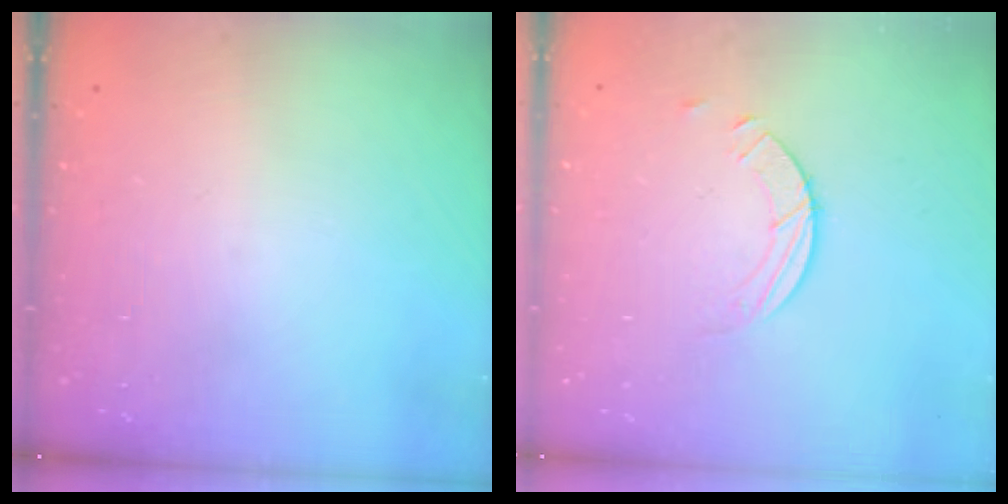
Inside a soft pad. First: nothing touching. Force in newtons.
{"total": 2.5, "press": 2.4, "slide": 0.2}